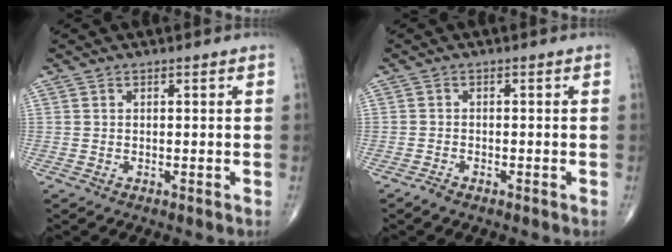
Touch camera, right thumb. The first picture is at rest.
{"total": 1.2, "force": [-1.1, 0.4, 0.5], "torque": [-0.017, 0.001, -0.022]}